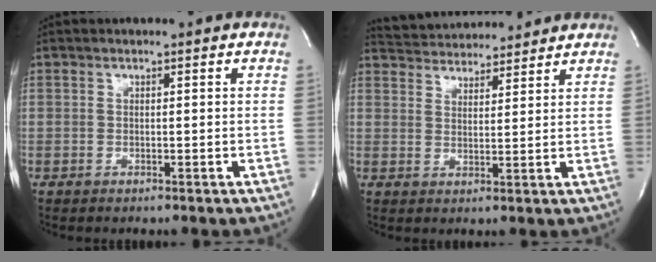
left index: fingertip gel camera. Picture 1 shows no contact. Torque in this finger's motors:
{"motor_torque": [-0.17, -0.21, 0.03, 0.00]}